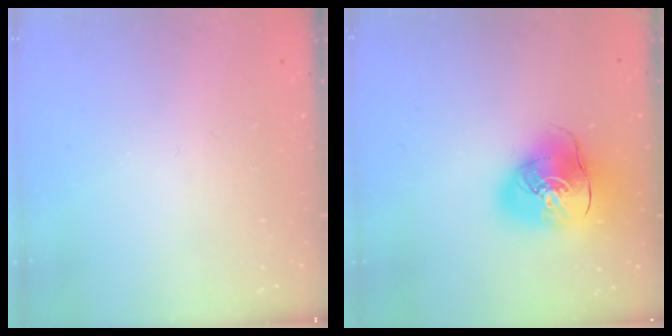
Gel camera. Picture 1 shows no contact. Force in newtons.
{"total": 15.9, "press": 15.6, "slide": 2.7}